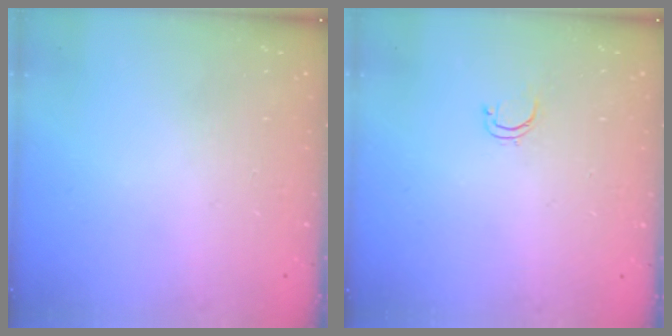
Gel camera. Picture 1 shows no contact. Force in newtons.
{"total": 3.5, "press": 3.5, "slide": 0.5}